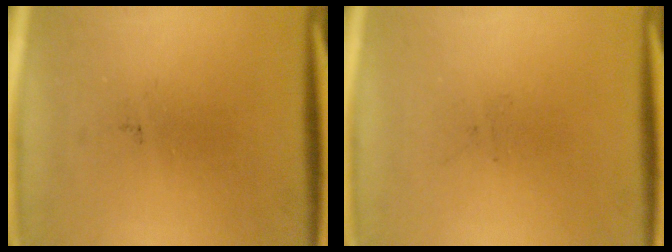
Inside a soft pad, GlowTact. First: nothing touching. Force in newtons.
{"total": 0.0}